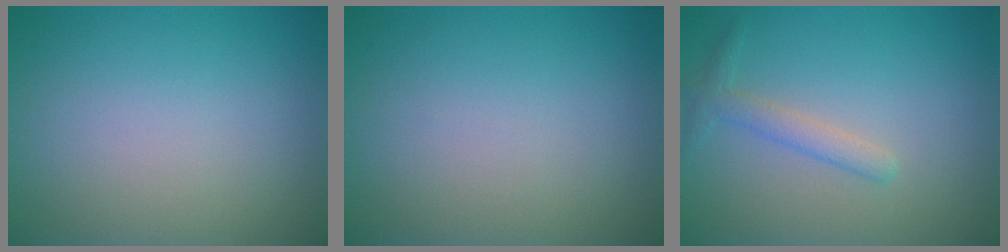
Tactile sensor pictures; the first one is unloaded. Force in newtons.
{"total": 0.0}
{"total": 1.8, "press": 1.8, "slide": 0.1}